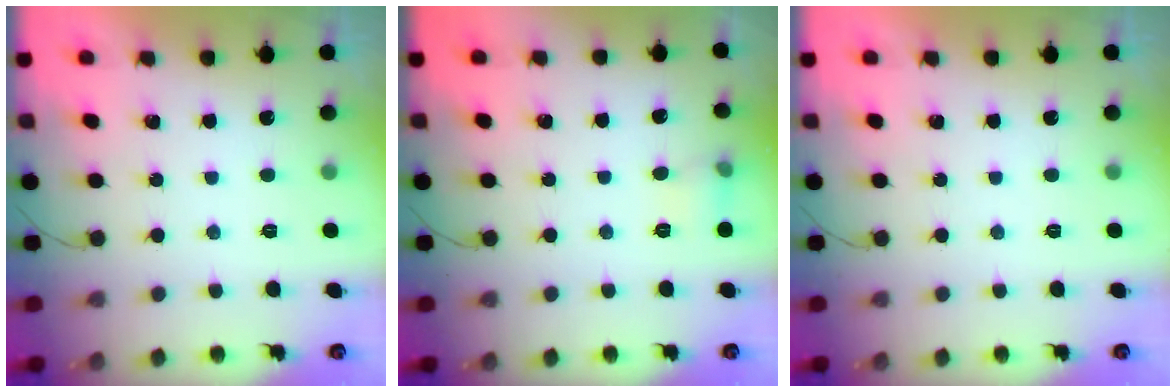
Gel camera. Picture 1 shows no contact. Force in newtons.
{"total": 6.5, "press": 6.3, "slide": 1.9}
{"total": 0.0}